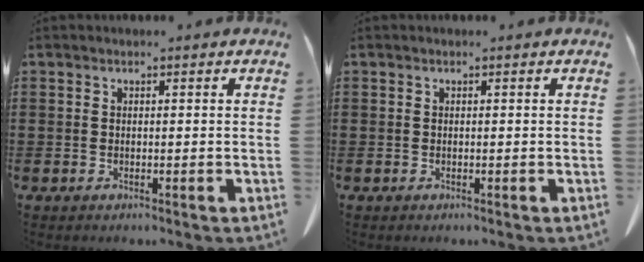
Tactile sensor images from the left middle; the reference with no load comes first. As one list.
[{"total": 0.0}]